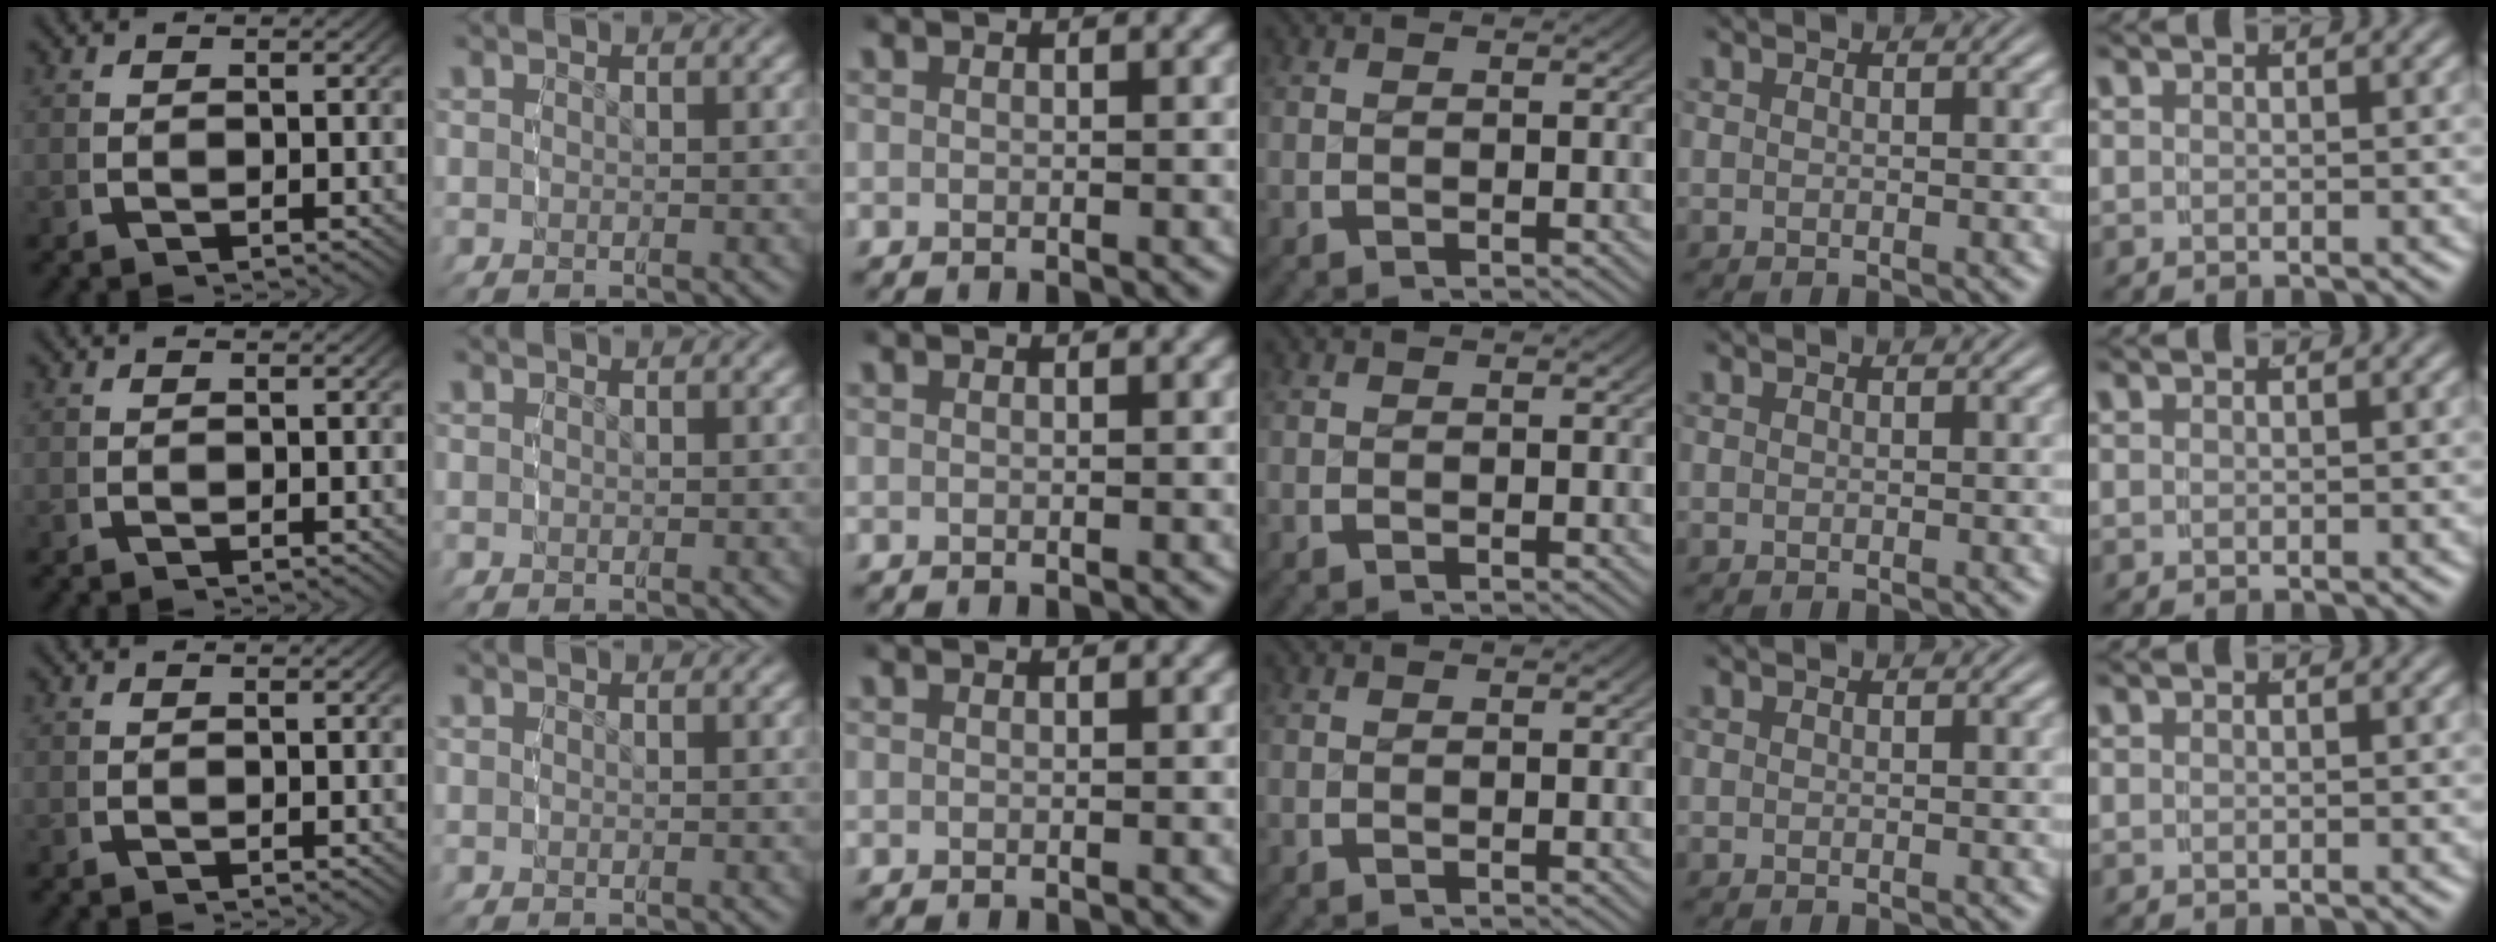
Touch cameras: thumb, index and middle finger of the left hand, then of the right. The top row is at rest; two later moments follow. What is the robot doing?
{"motion": "reach", "object": "coat"}